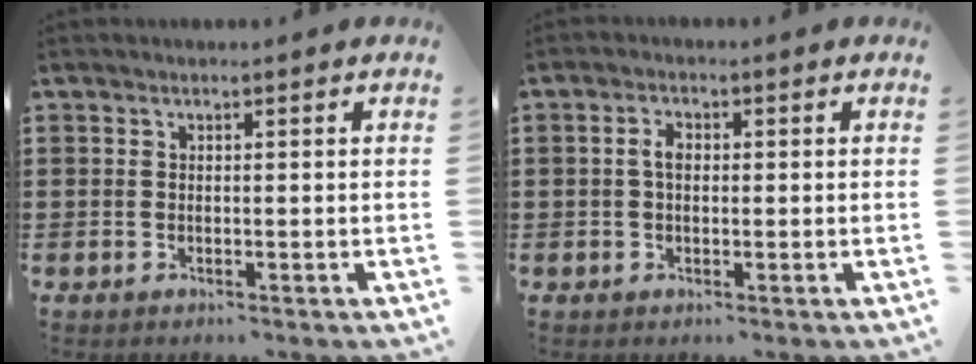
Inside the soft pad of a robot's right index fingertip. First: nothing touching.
{"total": 2.4, "force": [0.1, 1.3, 2.0], "torque": [-0.040, 0.007, 0.000]}